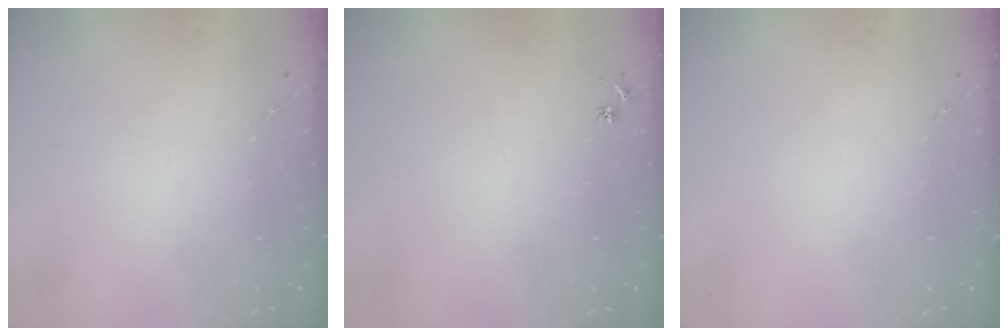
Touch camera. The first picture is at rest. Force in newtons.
{"total": 3.0, "press": 2.9, "slide": 0.4}
{"total": 0.0}